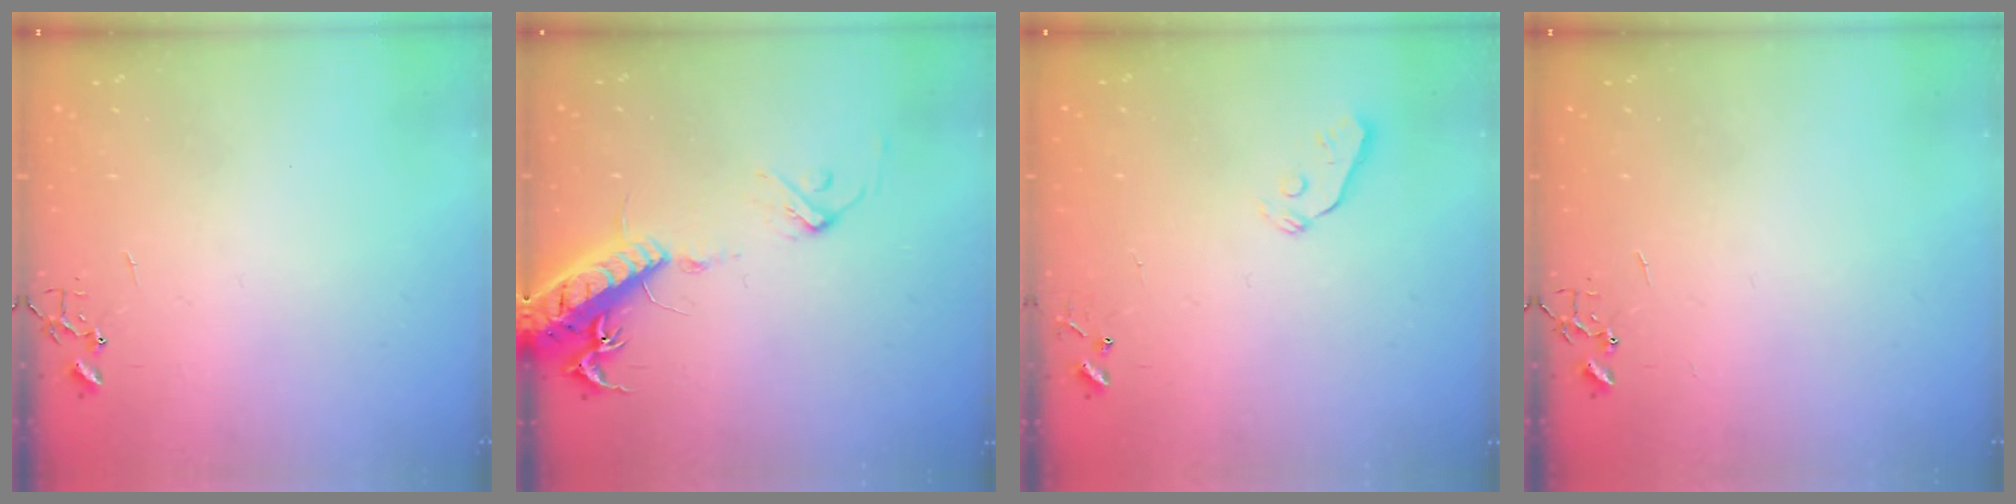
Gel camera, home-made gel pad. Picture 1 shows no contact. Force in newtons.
{"total": 17.9, "press": 17.6, "slide": 3.5}
{"total": 3.2, "press": 3.1, "slide": 0.6}
{"total": 0.0}